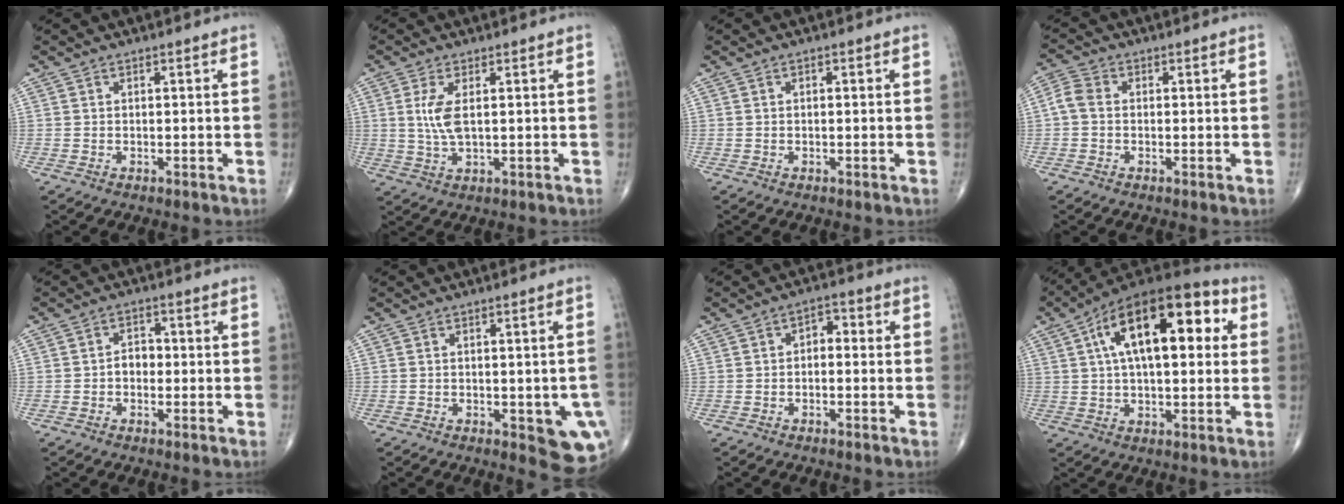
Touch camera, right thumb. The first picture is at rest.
{"total": 5.2, "force": [1.0, 2.0, 4.7], "torque": [-0.109, -0.008, 0.024]}
{"total": 0.5, "force": [0.1, 0.3, 0.5], "torque": [-0.008, 0.001, 0.002]}
{"total": 3.6, "force": [-0.1, 2.7, 2.4], "torque": [-0.050, 0.011, -0.014]}
{"total": 3.1, "force": [-0.6, 2.3, 2.0], "torque": [-0.012, 0.015, -0.018]}
{"total": 9.0, "force": [-2.3, 3.6, 7.9], "torque": [-0.062, -0.006, -0.022]}
{"total": 3.4, "force": [-0.1, 2.2, 2.6], "torque": [-0.022, 0.016, -0.013]}
{"total": 21.6, "force": [5.9, 10.0, 18.3], "torque": [-0.274, 0.026, 0.084]}